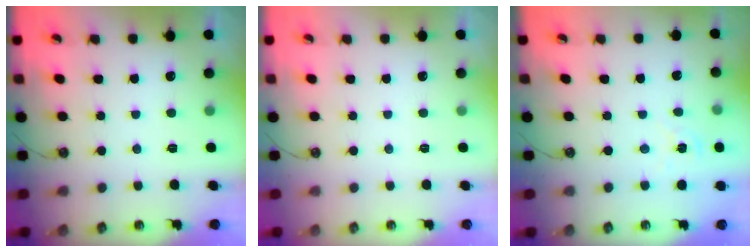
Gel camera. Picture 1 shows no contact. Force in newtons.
{"total": 0.0}
{"total": 1.6, "press": 1.5, "slide": 0.3}